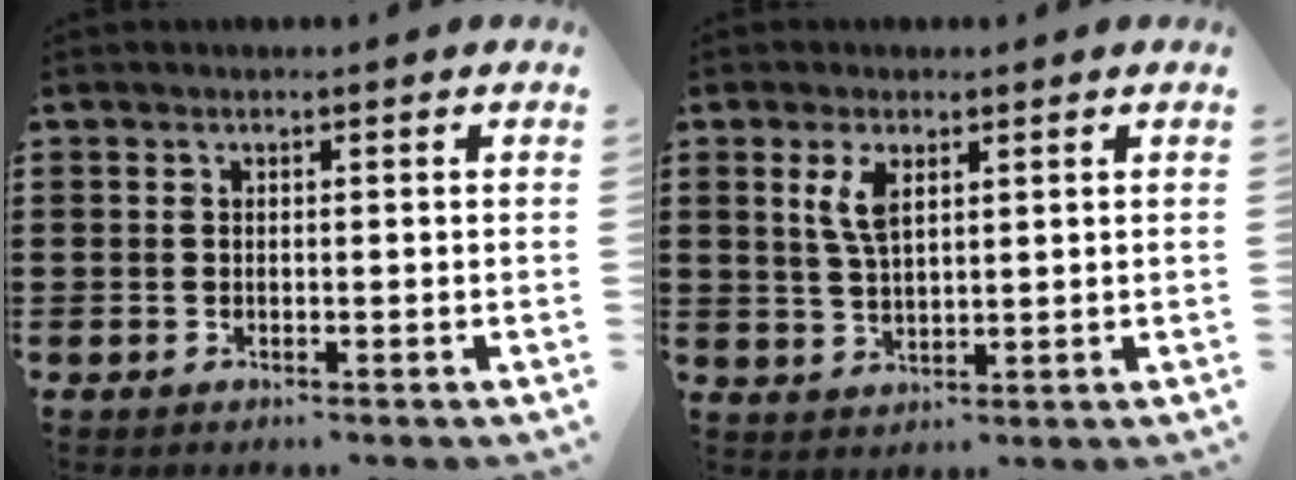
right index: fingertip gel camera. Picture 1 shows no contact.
{"total": 4.4, "force": [1.9, 1.8, 3.6], "torque": [-0.078, 0.006, 0.033]}